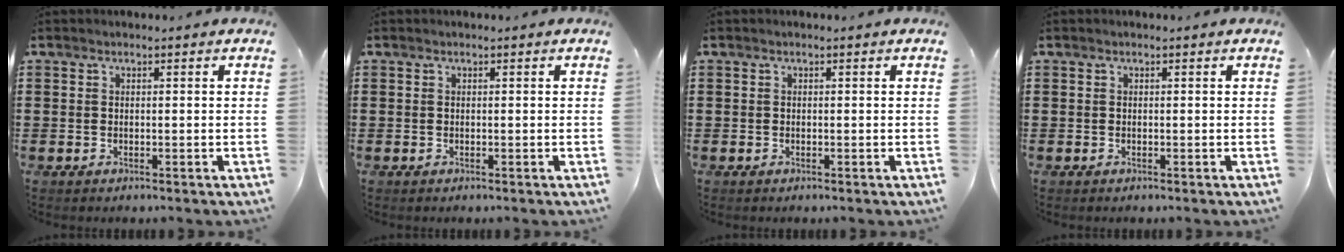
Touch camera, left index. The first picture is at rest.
{"total": 0.0}
{"total": 0.0}
{"total": 0.0}